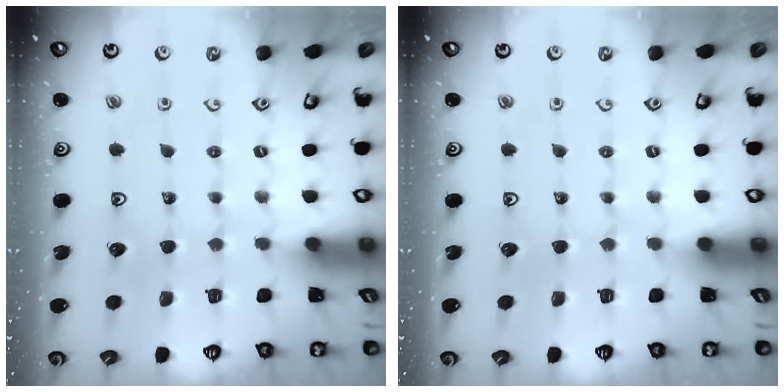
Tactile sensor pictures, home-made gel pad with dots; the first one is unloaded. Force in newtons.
{"total": 0.0}